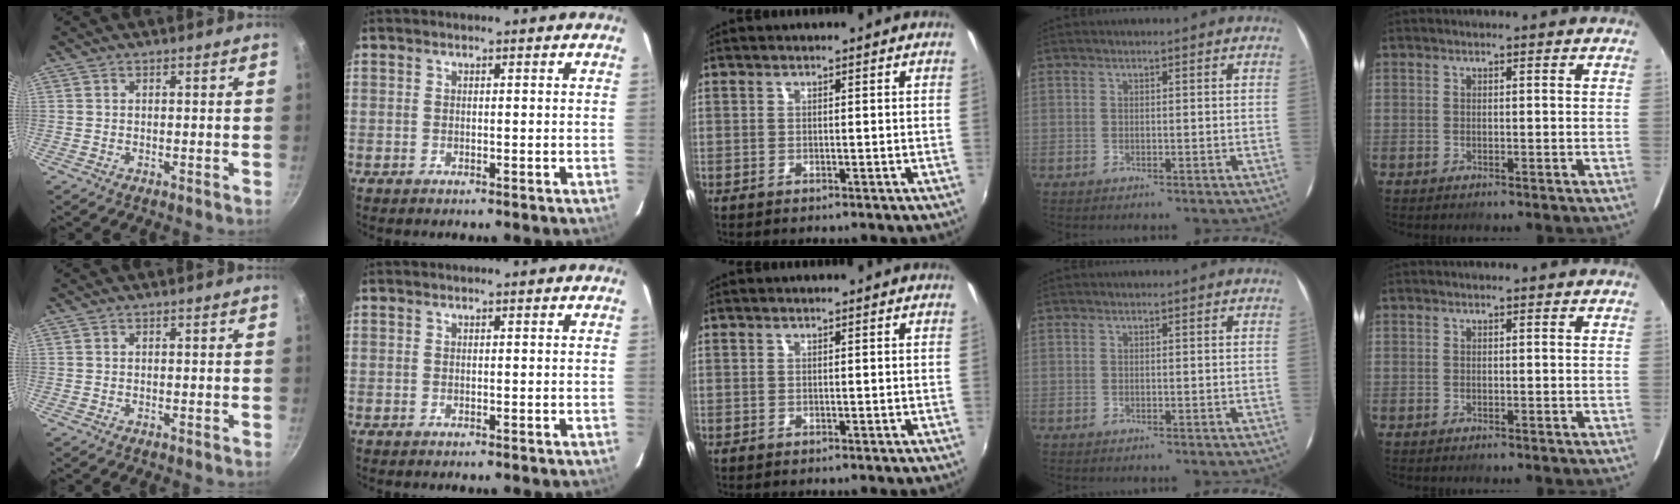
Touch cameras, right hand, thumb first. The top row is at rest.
{}